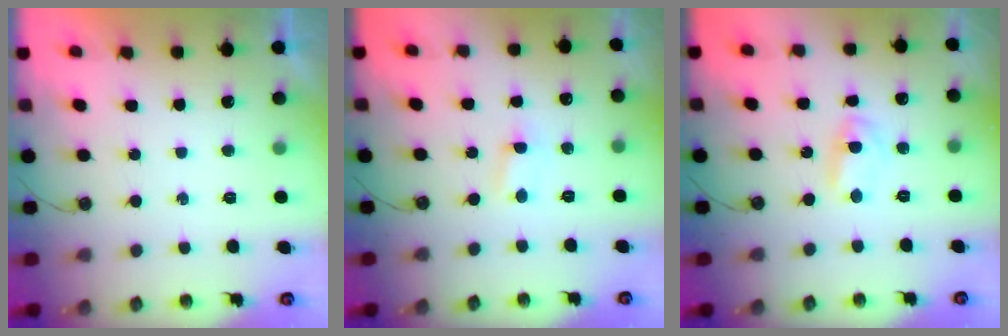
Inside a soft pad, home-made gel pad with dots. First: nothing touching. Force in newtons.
{"total": 0.8, "press": 0.8, "slide": 0.1}
{"total": 2.7, "press": 2.7, "slide": 0.2}